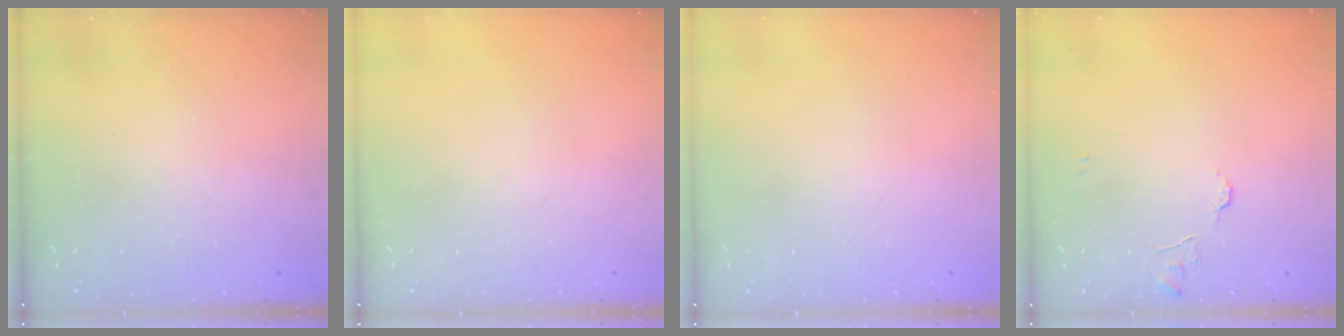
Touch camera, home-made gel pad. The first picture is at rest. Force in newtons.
{"total": 0.0}
{"total": 0.0}
{"total": 5.8, "press": 5.8, "slide": 0.5}